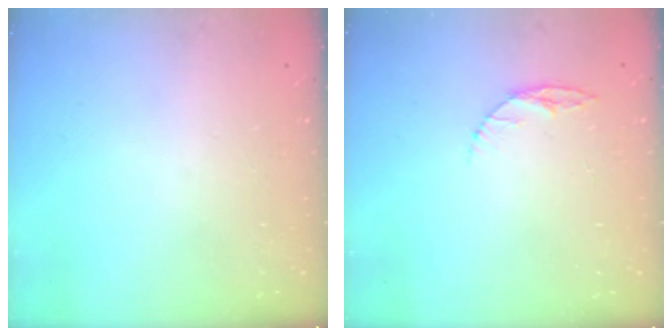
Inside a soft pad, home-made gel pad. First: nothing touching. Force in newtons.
{"total": 5.0, "press": 5.0, "slide": 0.5}